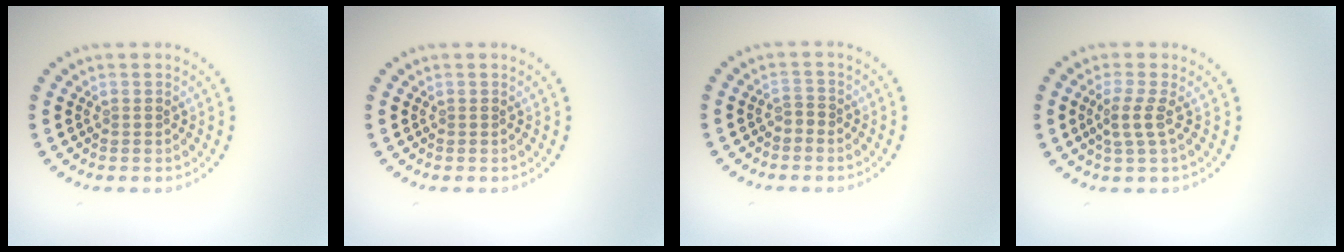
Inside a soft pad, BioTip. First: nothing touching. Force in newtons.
{"total": 0.0}
{"total": 0.9, "press": 0.8, "slide": 0.4}
{"total": 2.0, "press": 1.5, "slide": 1.3}